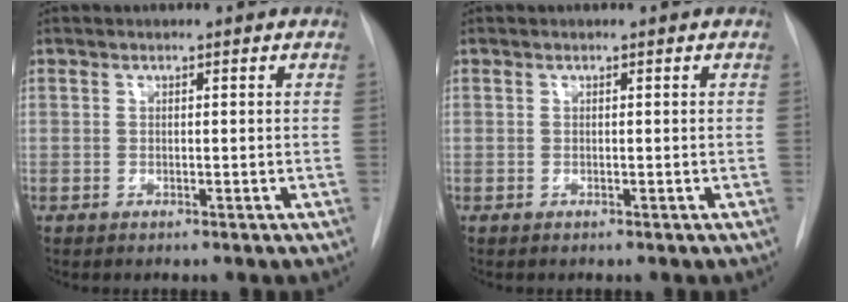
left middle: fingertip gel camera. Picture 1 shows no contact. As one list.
[{"total": 0.0}]